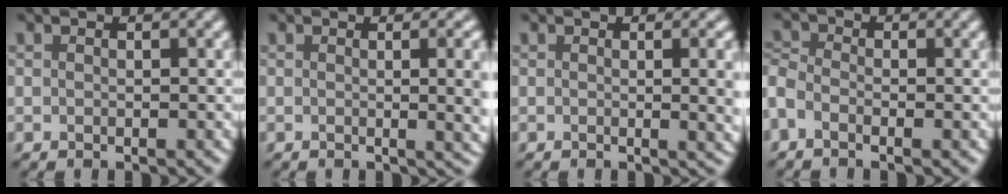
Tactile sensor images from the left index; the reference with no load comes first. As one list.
[{"total": 5.9, "force": [0.1, 2.3, 5.4], "torque": [-0.034, 0.001, 0.004]}, {"total": 5.0, "force": [0.1, 1.9, 4.7], "torque": [-0.031, 0.001, 0.003]}, {"total": 2.1, "force": [-1.1, 1.2, 1.2], "torque": [-0.039, -0.001, -0.032]}]